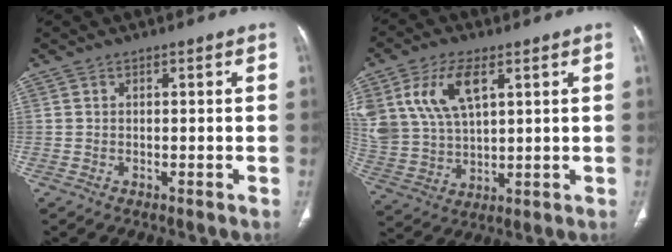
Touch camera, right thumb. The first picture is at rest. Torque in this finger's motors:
{"motor_torque": [0.21, 0.24, 0.70, 0.16, 0.22]}